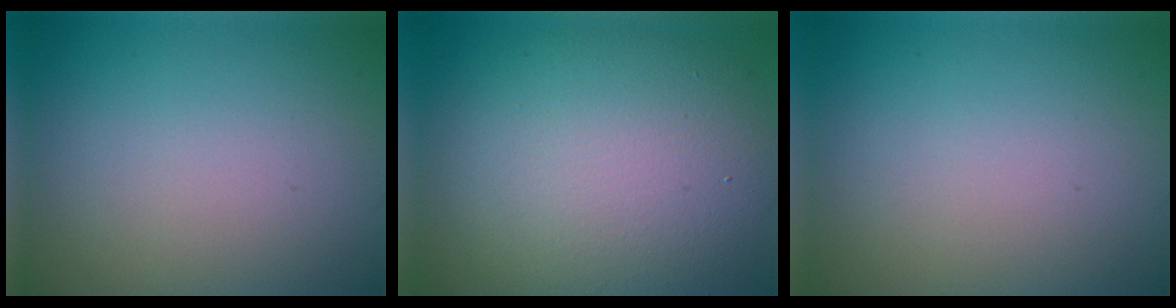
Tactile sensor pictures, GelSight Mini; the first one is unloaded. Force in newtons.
{"total": 12.1, "press": 12.1, "slide": 0.6}
{"total": 0.0}